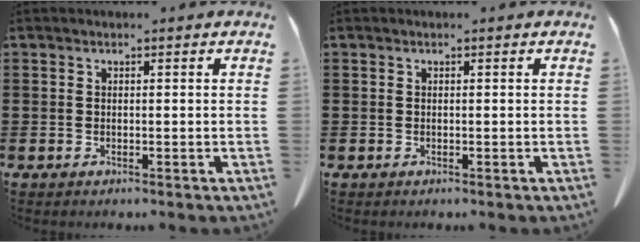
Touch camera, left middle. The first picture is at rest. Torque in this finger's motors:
{"motor_torque": [0.04, -0.01, 0.00, -0.01]}